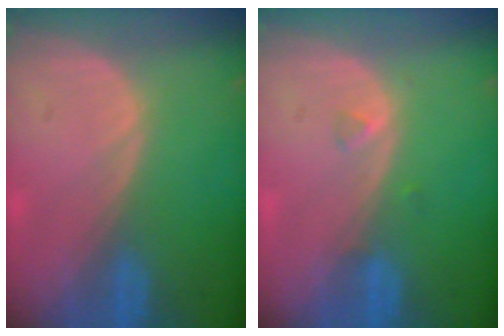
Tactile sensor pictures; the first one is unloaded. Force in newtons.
{"total": 1.0, "press": 1.0, "slide": 0.2}